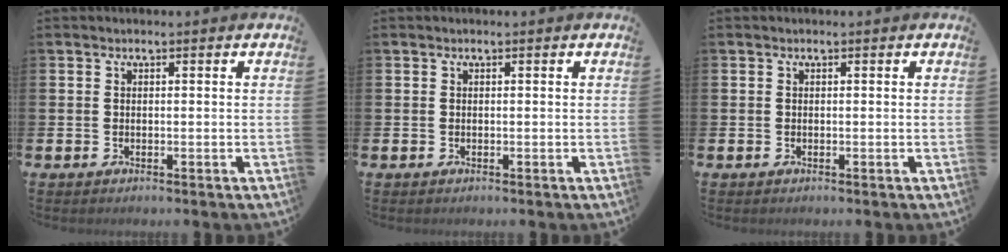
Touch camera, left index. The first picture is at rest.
{"total": 0.0}
{"total": 0.0}